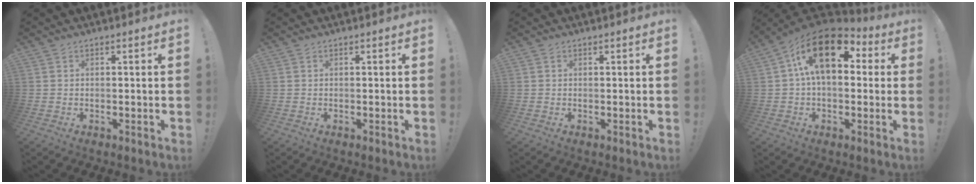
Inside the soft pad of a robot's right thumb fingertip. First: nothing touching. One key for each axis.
{"total": 0.0}
{"total": 0.0}
{"total": 18.0, "fx": 6.1, "fy": 9.6, "fz": 13.9, "tx": -0.236, "ty": -0.015, "tz": 0.108}